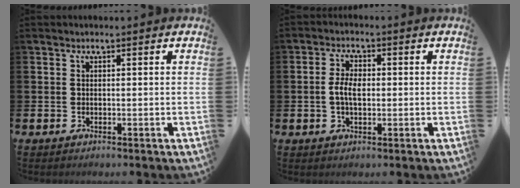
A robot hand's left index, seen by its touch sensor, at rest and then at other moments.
{"total": 3.8, "force": [0.0, 2.0, 3.1], "torque": [-0.044, 0.001, -0.006]}